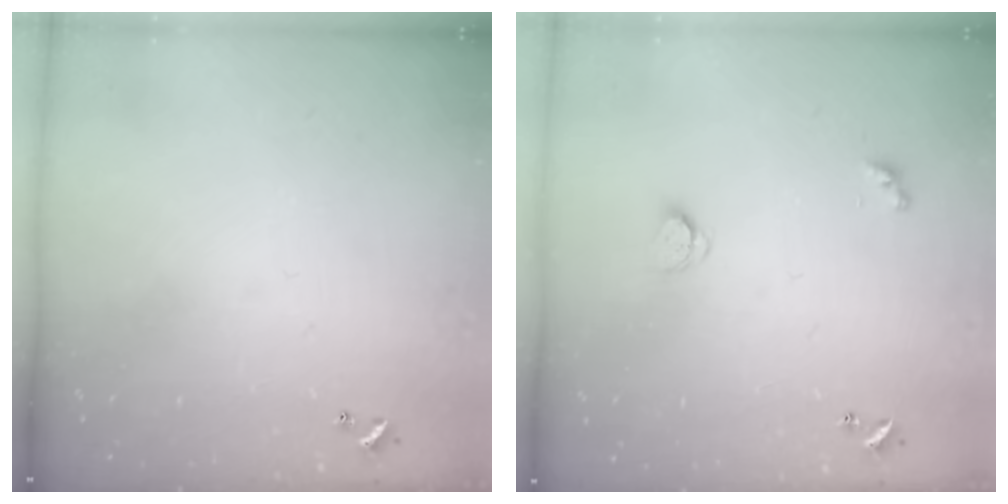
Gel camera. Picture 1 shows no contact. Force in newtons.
{"total": 2.9, "press": 2.9, "slide": 0.3}